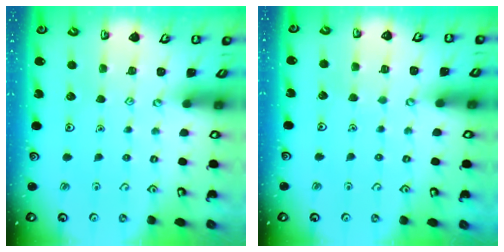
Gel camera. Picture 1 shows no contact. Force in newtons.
{"total": 1.3, "press": 1.3, "slide": 0.1}